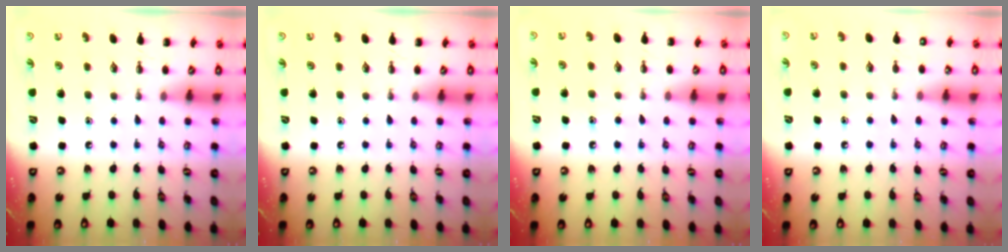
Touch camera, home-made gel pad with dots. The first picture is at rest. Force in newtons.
{"total": 0.0}
{"total": 6.6, "press": 6.5, "slide": 1.4}
{"total": 6.2, "press": 6.0, "slide": 1.7}